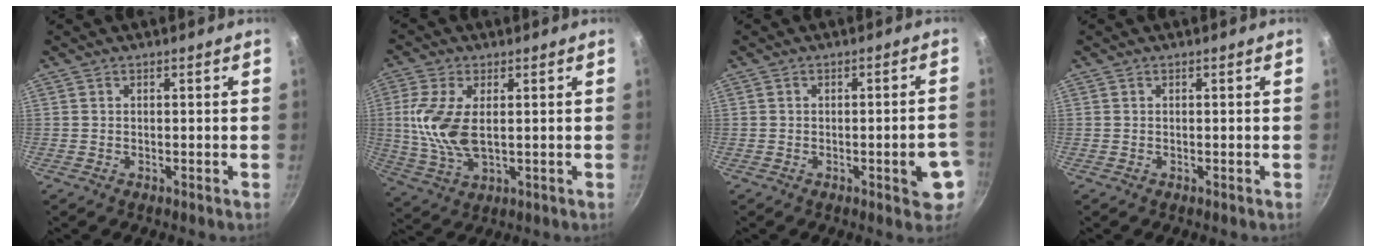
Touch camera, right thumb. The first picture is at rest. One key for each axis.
{"total": 10.7, "fx": 1.1, "fy": 5.4, "fz": 9.2, "tx": -0.189, "ty": -0.006, "tz": 0.026}
{"total": 6.4, "fx": -2.1, "fy": 2.1, "fz": 5.7, "tx": -0.057, "ty": 0.012, "tz": -0.023}
{"total": 0.0}